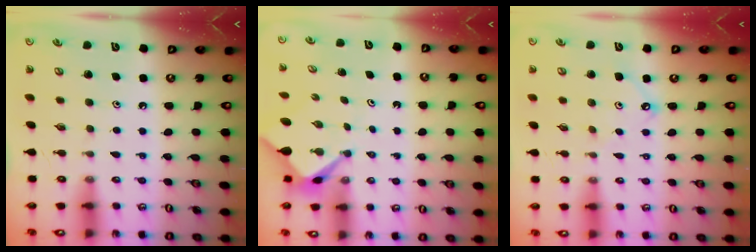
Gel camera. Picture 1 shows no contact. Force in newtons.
{"total": 2.6, "press": 2.6, "slide": 0.3}
{"total": 5.4, "press": 5.4, "slide": 0.5}